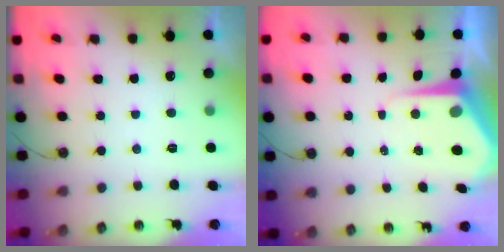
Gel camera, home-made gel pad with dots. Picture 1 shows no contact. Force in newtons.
{"total": 7.9, "press": 7.9, "slide": 0.9}